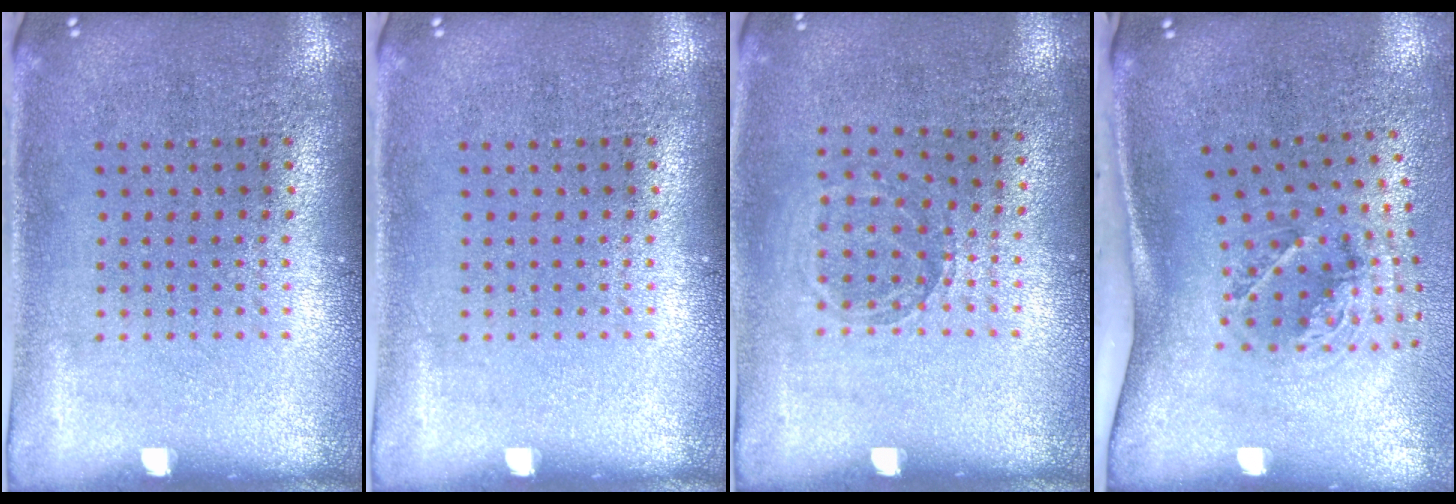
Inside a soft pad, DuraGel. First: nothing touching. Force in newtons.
{"total": 0.0}
{"total": 0.9, "press": 0.9, "slide": 0.2}
{"total": 2.0, "press": 1.3, "slide": 1.5}